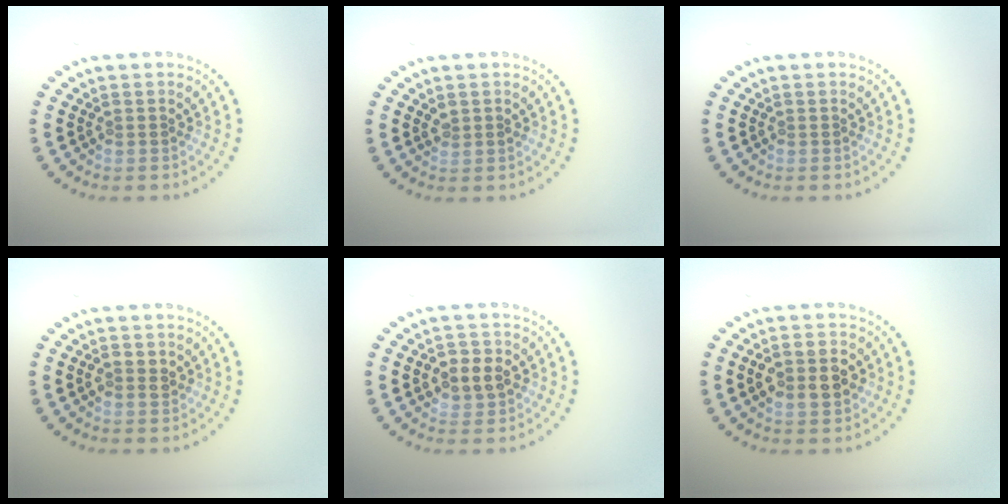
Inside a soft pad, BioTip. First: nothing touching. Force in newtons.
{"total": 0.8, "press": 0.8, "slide": 0.2}
{"total": 0.0}
{"total": 1.5, "press": 1.5, "slide": 0.1}
{"total": 2.8, "press": 2.8, "slide": 0.4}
{"total": 3.8, "press": 3.8, "slide": 0.1}